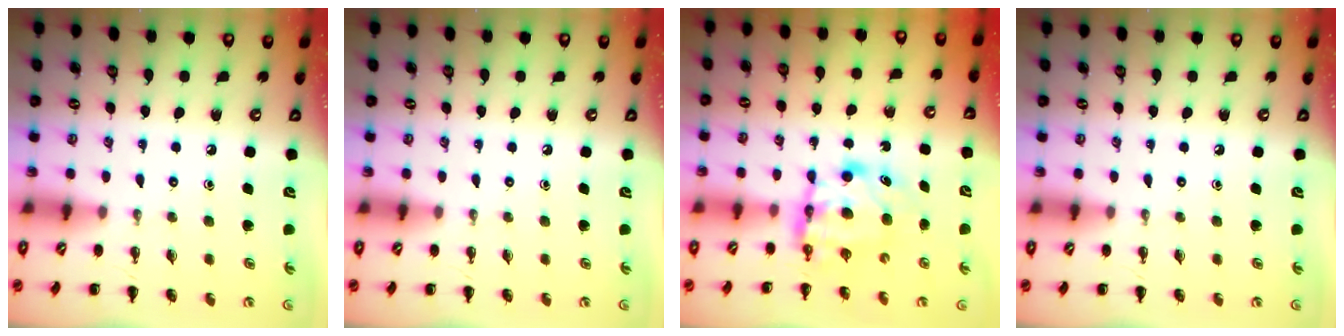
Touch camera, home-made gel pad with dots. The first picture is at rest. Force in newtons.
{"total": 0.0}
{"total": 5.9, "press": 5.9, "slide": 0.6}
{"total": 0.0}